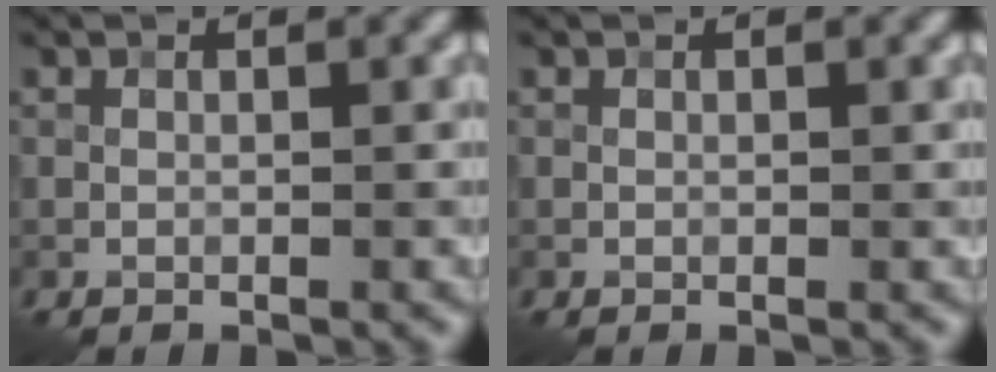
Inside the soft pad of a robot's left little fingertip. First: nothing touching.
{"total": 0.0}